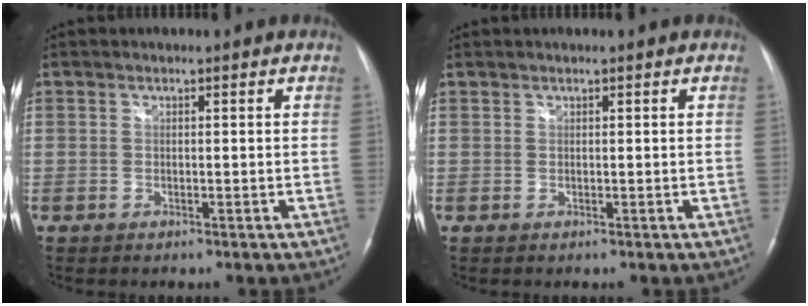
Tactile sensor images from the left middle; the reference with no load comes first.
{"total": 0.0}